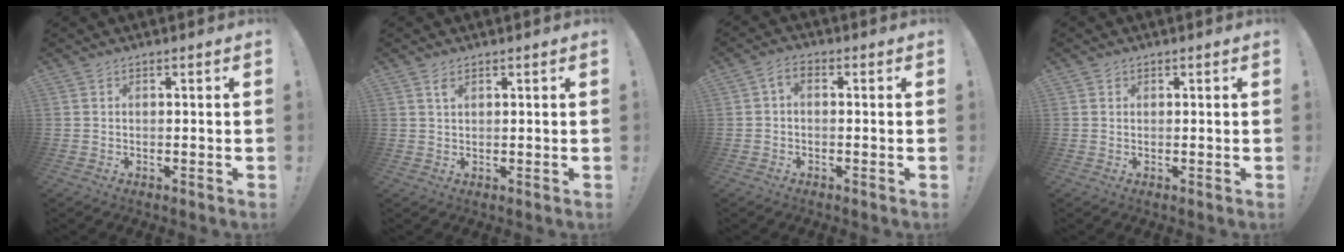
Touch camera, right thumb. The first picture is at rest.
{"total": 1.8, "force": [1.0, 0.8, 1.2], "torque": [-0.010, -0.007, 0.015]}
{"total": 2.5, "force": [-0.7, 1.3, 2.0], "torque": [-0.043, 0.011, -0.010]}
{"total": 0.7, "force": [0.4, 0.6, -0.1], "torque": [0.009, -0.003, 0.006]}